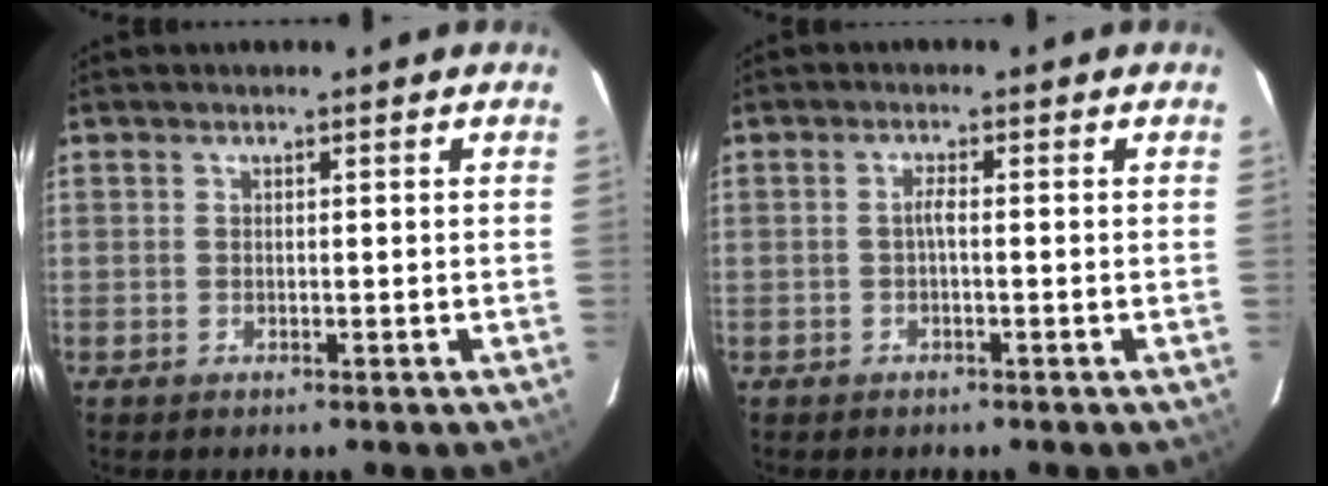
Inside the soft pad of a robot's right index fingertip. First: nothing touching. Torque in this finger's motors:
{"motor_torque": [0.23, -0.08, 0.13, 0.04]}